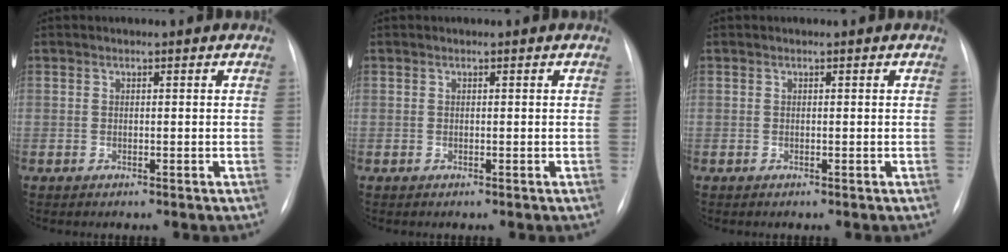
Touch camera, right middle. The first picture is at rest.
{"total": 0.0}
{"total": 0.0}